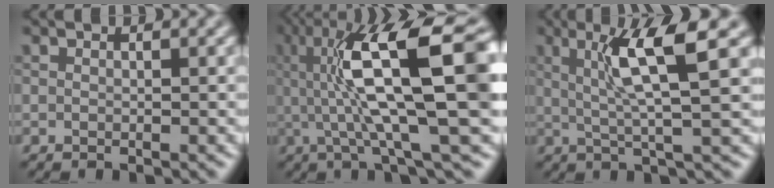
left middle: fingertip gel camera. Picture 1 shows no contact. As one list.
[{"total": 13.6, "force": [2.2, 3.2, 13.0], "torque": [-0.208, 0.017, 0.037]}, {"total": 6.3, "force": [2.0, 0.7, 5.9], "torque": [-0.106, 0.004, 0.036]}]